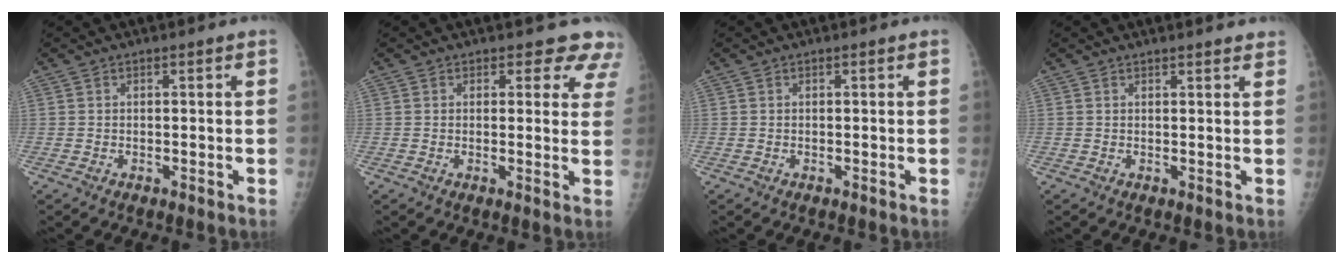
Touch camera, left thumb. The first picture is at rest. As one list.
[{"total": 6.2, "force": [5.3, 3.1, 0.9], "torque": [0.039, -0.024, 0.035]}, {"total": 0.0}, {"total": 2.8, "force": [2.6, 0.5, 1.0], "torque": [-0.002, -0.006, 0.026]}]